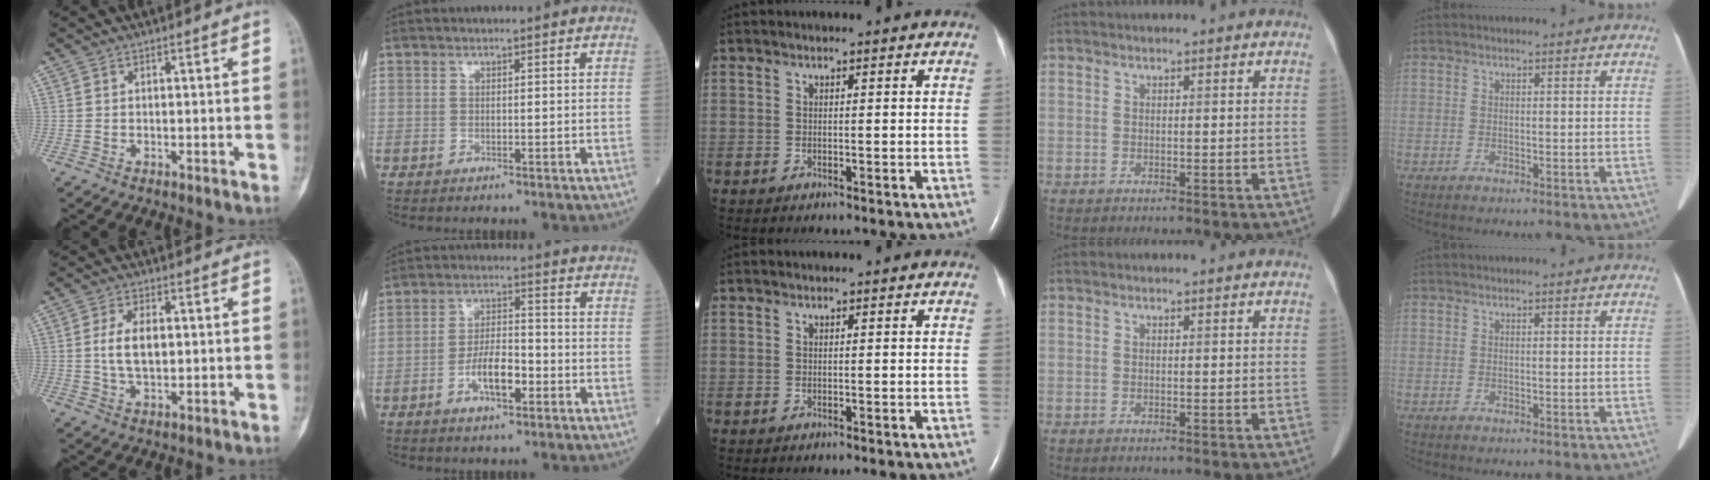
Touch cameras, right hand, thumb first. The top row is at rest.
{"thumb": {"total": 6.8, "force": [0.7, 3.7, 5.7], "torque": [-0.105, 0.000, 0.013]}, "index": {"total": 6.7, "force": [-2.8, 2.2, 5.6], "torque": [-0.108, 0.006, -0.052]}}